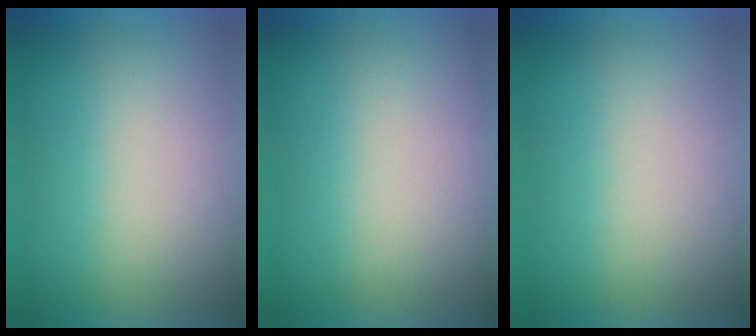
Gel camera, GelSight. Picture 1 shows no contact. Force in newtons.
{"total": 2.2}
{"total": 0.0}